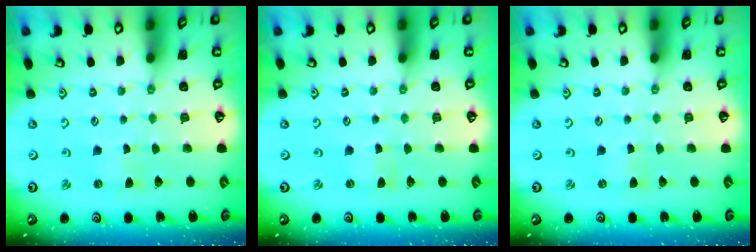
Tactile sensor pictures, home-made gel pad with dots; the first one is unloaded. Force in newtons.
{"total": 0.0}
{"total": 0.0}